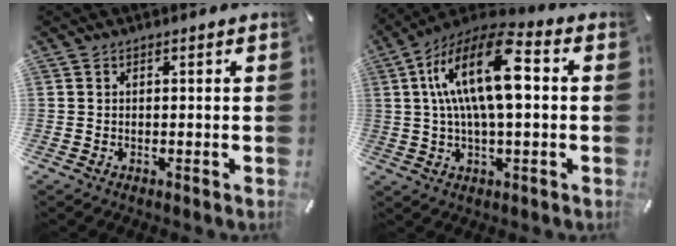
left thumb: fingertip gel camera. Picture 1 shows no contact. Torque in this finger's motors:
{"motor_torque": [2.48, 2.53, 1.81, -0.96, 0.29]}